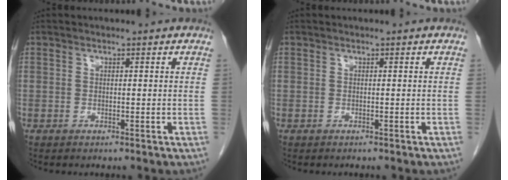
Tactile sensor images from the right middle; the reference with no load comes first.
{"total": 0.0}